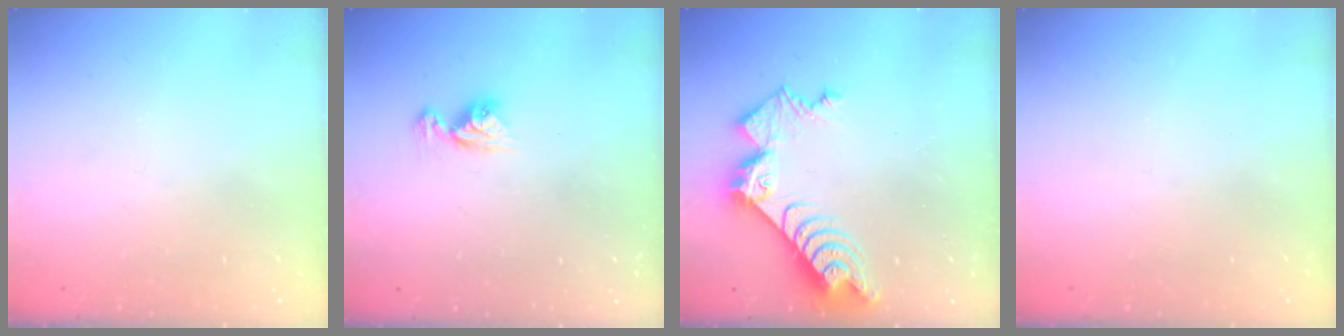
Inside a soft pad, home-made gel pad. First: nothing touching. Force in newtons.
{"total": 8.2, "press": 8.2, "slide": 0.8}
{"total": 10.7, "press": 10.6, "slide": 1.1}
{"total": 0.0}